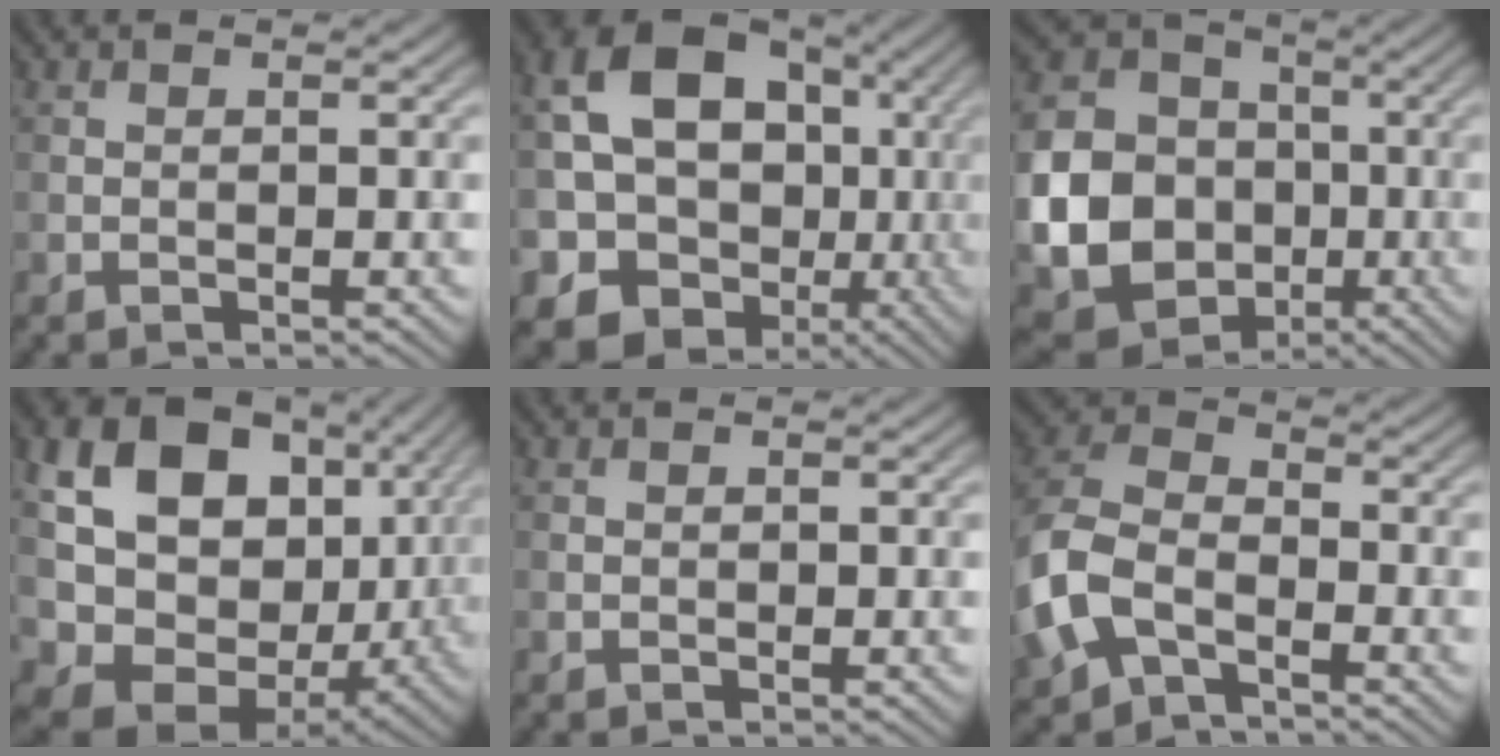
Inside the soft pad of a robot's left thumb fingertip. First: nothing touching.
{"total": 15.3, "force": [-0.6, 12.7, 8.4], "torque": [-0.155, -0.022, 0.002]}
{"total": 19.8, "force": [-4.3, 17.0, 9.2], "torque": [-0.243, -0.044, -0.096]}
{"total": 18.2, "force": [2.7, 14.1, 11.1], "torque": [-0.227, -0.028, 0.090]}
{"total": 0.0}
{"total": 10.4, "force": [-3.7, 6.7, 7.1], "torque": [-0.189, -0.008, -0.086]}